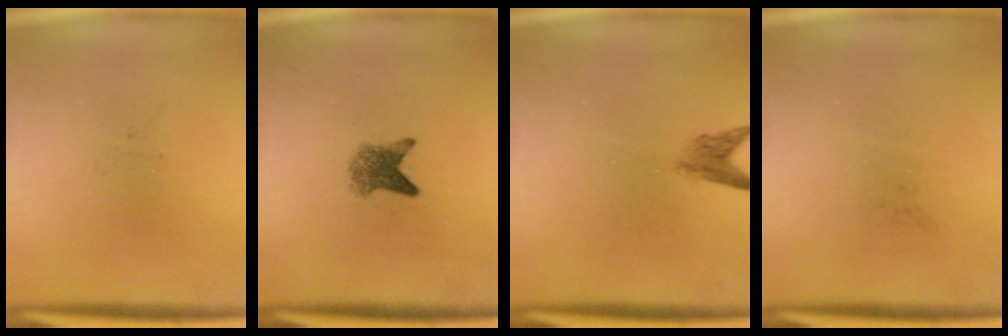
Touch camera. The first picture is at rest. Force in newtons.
{"total": 3.3}
{"total": 2.0}
{"total": 0.0}